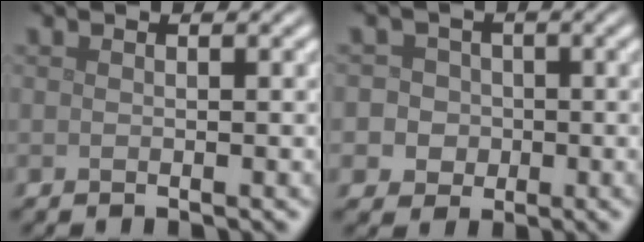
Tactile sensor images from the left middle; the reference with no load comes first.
{"total": 6.1, "force": [-0.8, 5.8, 1.5], "torque": [-0.015, 0.018, -0.038]}